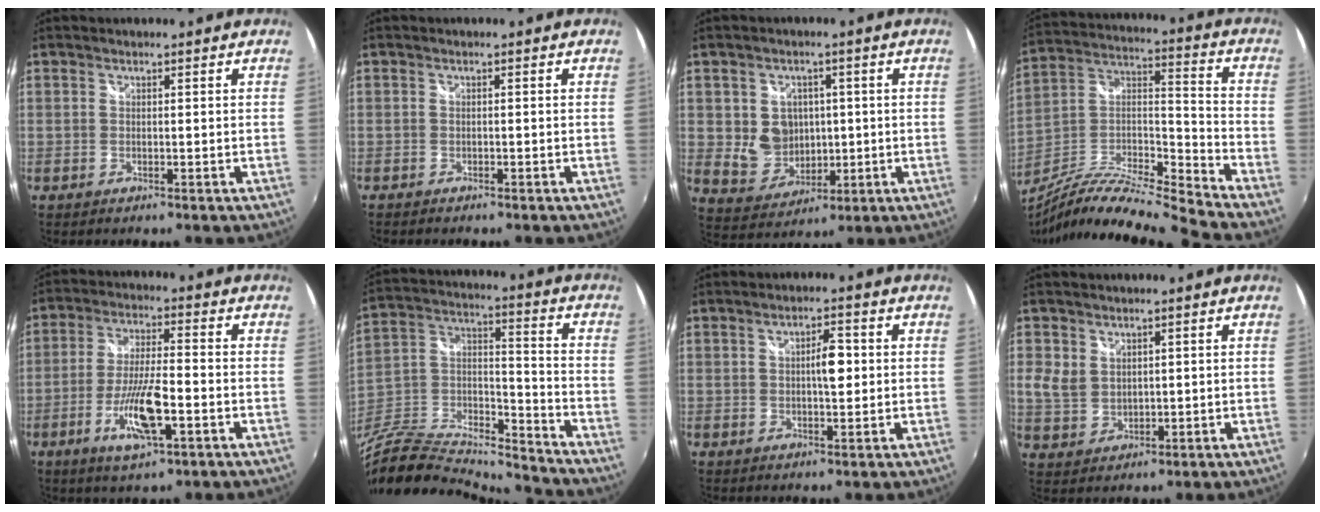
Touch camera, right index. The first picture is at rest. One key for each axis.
{"total": 1.3, "fx": -1.2, "fy": 0.3, "fz": 0.4, "tx": -0.011, "ty": -0.008, "tz": -0.021}
{"total": 8.0, "fx": 0.3, "fy": 7.2, "fz": 3.5, "tx": -0.078, "ty": 0.003, "tz": 0.024}
{"total": 15.6, "fx": -13.5, "fy": -0.7, "fz": 7.8, "tx": -0.147, "ty": 0.001, "tz": -0.261}
{"total": 10.9, "fx": -4.2, "fy": 2.4, "fz": 9.7, "tx": -0.195, "ty": -0.010, "tz": -0.077}
{"total": 20.9, "fx": -18.0, "fy": 4.6, "fz": 9.7, "tx": -0.211, "ty": -0.008, "tz": -0.332}
{"total": 4.5, "fx": 0.5, "fy": 1.7, "fz": 4.2, "tx": -0.063, "ty": 0.004, "tz": 0.008}
{"total": 5.5, "fx": 1.7, "fy": 4.5, "fz": 2.8, "tx": -0.058, "ty": 0.003, "tz": 0.038}